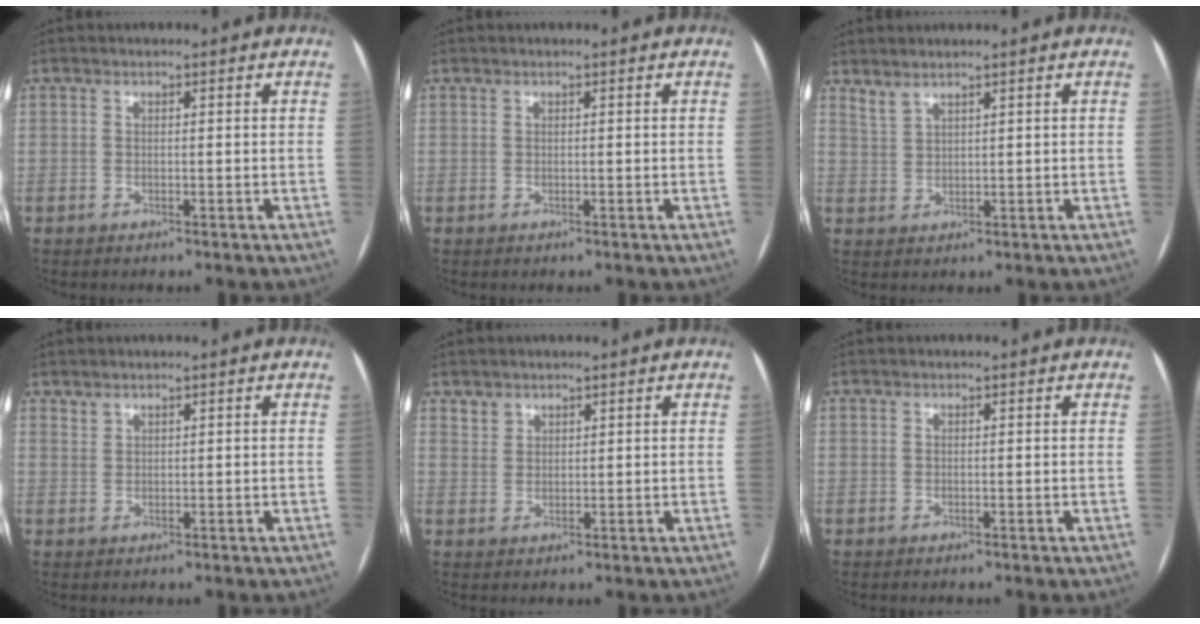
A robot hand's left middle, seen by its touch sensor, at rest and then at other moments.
{"total": 0.0}
{"total": 2.0, "force": [1.9, 0.1, 0.5], "torque": [-0.015, 0.002, 0.045]}
{"total": 0.9, "force": [0.9, 0.2, 0.1], "torque": [-0.005, 0.002, 0.021]}
{"total": 1.8, "force": [1.5, 1.0, -0.1], "torque": [0.008, 0.004, 0.026]}
{"total": 0.0}